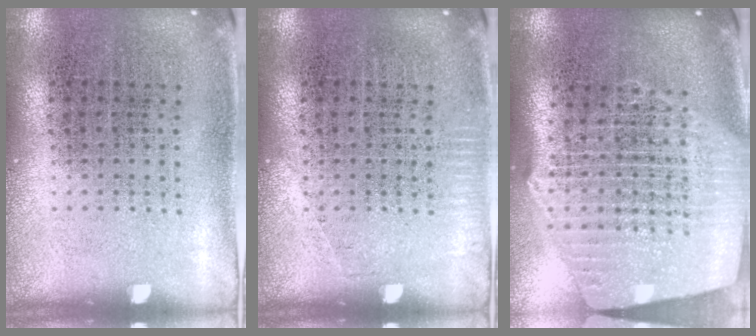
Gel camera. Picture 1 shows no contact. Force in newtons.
{"total": 0.6, "press": 0.6, "slide": 0.1}
{"total": 2.8, "press": 2.3, "slide": 1.5}